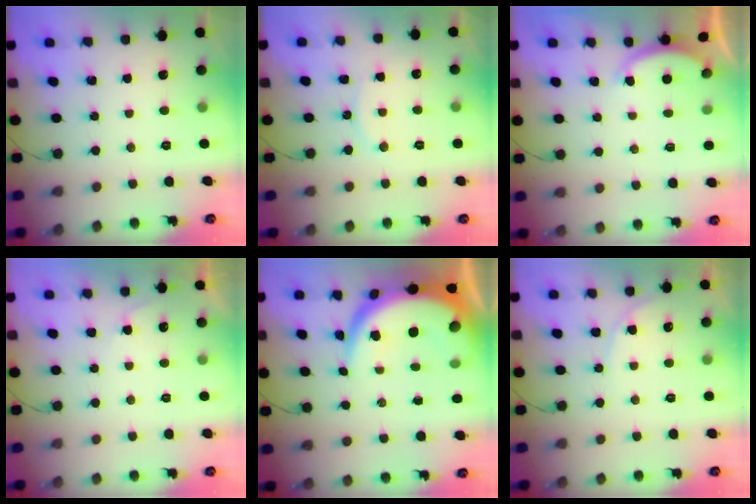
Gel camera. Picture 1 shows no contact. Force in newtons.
{"total": 6.1, "press": 6.1, "slide": 0.3}
{"total": 1.9, "press": 1.8, "slide": 0.5}
{"total": 4.4, "press": 4.4, "slide": 0.1}
{"total": 11.6, "press": 11.5, "slide": 1.0}
{"total": 6.9, "press": 6.9, "slide": 0.6}